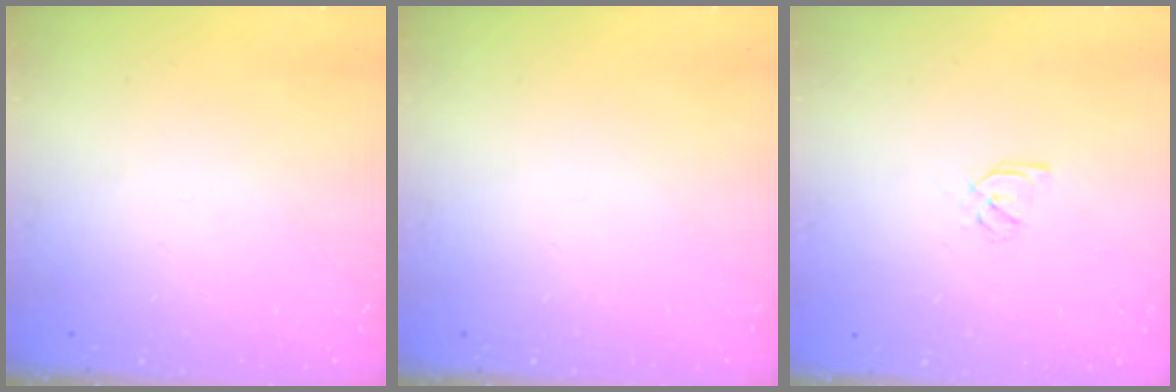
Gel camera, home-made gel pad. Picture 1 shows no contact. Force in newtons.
{"total": 0.0}
{"total": 2.2, "press": 2.1, "slide": 0.6}